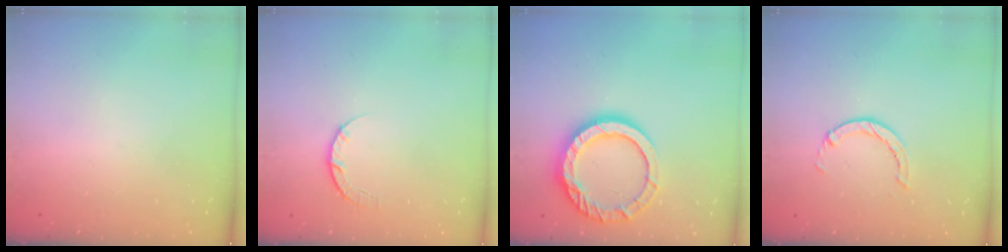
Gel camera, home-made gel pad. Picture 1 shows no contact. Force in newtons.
{"total": 4.8, "press": 4.8, "slide": 0.6}
{"total": 15.3, "press": 15.2, "slide": 1.3}
{"total": 1.4, "press": 1.4, "slide": 0.3}